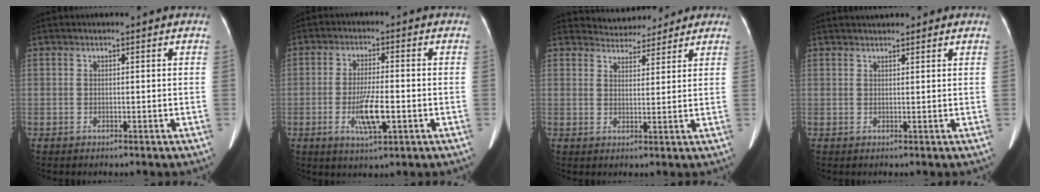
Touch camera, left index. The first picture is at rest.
{"total": 6.6, "force": [-1.9, 1.2, 6.2], "torque": [-0.121, -0.008, -0.031]}
{"total": 6.5, "force": [6.0, 2.2, 0.5], "torque": [-0.007, 0.016, 0.082]}
{"total": 3.2, "force": [2.8, 0.8, 1.2], "torque": [-0.013, 0.030, 0.039]}